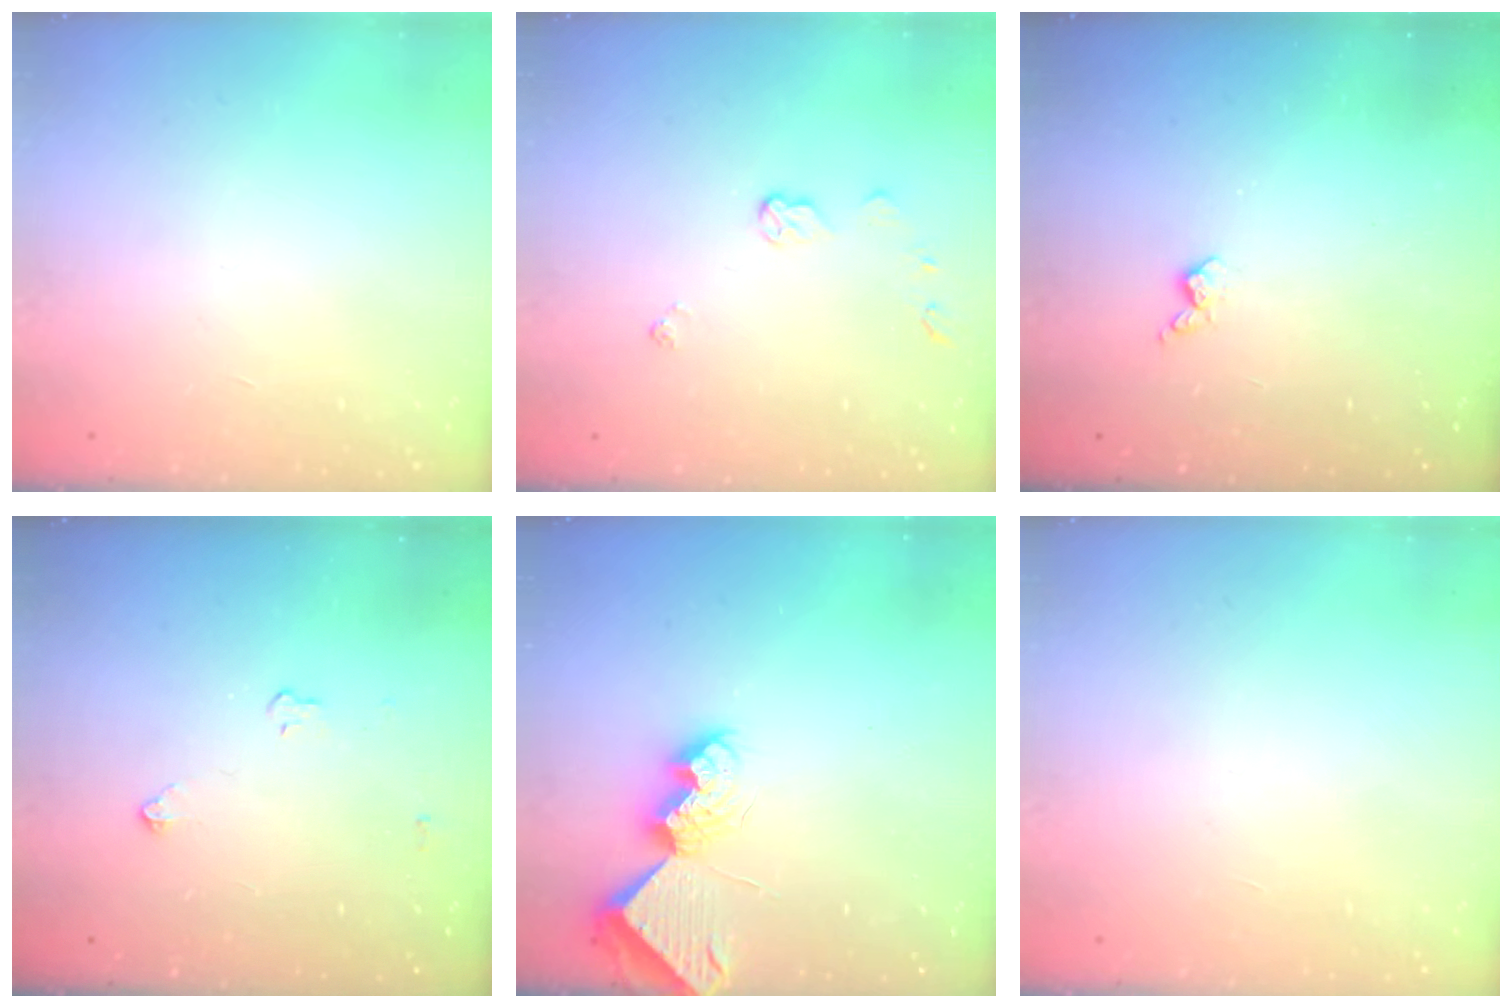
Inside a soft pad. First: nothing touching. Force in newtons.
{"total": 4.7, "press": 4.7, "slide": 0.1}
{"total": 3.6, "press": 3.6, "slide": 0.6}
{"total": 2.8, "press": 2.8, "slide": 0.4}
{"total": 8.1, "press": 8.1, "slide": 0.0}
{"total": 0.0}